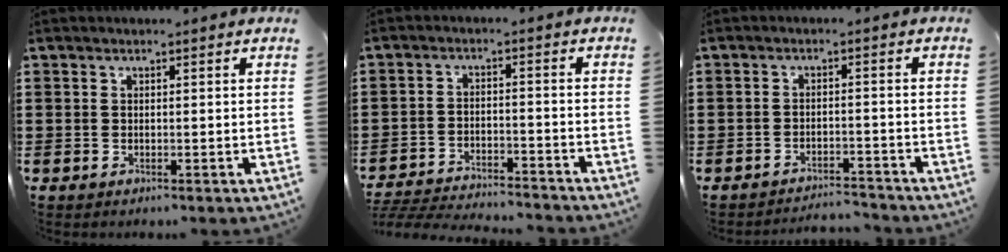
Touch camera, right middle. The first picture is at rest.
{"total": 4.6, "force": [-4.6, 0.2, 0.7], "torque": [-0.027, -0.003, -0.097]}
{"total": 3.0, "force": [-3.0, 0.1, 0.1], "torque": [-0.007, 0.001, -0.064]}